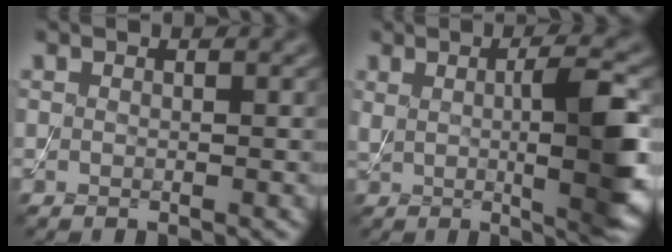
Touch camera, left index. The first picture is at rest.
{"total": 7.5, "force": [0.5, 1.7, 7.2], "torque": [-0.105, 0.000, 0.012]}